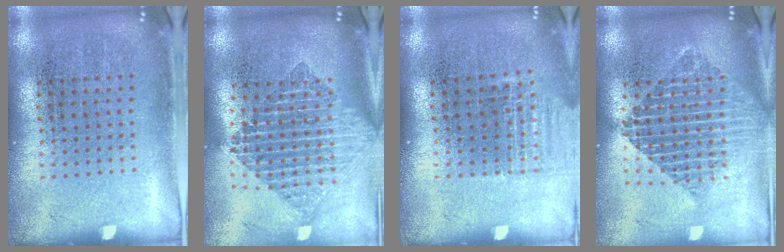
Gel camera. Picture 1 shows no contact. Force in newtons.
{"total": 2.2, "press": 1.6, "slide": 1.4}
{"total": 1.0, "press": 1.0, "slide": 0.4}
{"total": 2.0, "press": 1.6, "slide": 1.2}